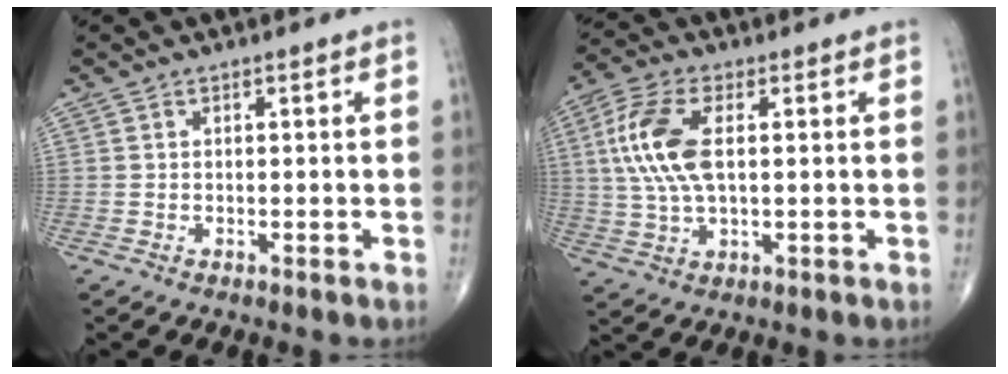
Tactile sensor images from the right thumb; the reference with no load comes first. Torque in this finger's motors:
{"motor_torque": [-0.18, 0.42, 0.89, 0.13, 0.15]}